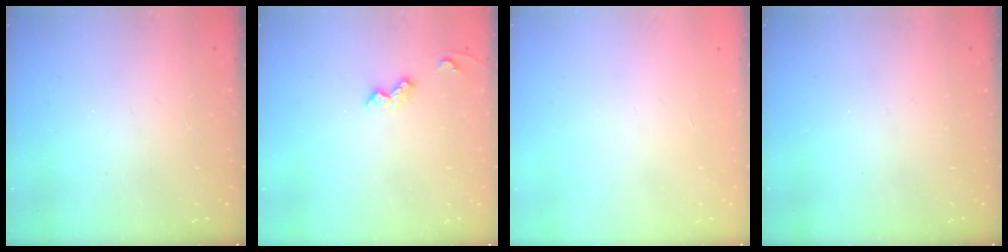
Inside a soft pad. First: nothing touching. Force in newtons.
{"total": 4.4, "press": 4.3, "slide": 0.7}
{"total": 0.0}
{"total": 0.0}